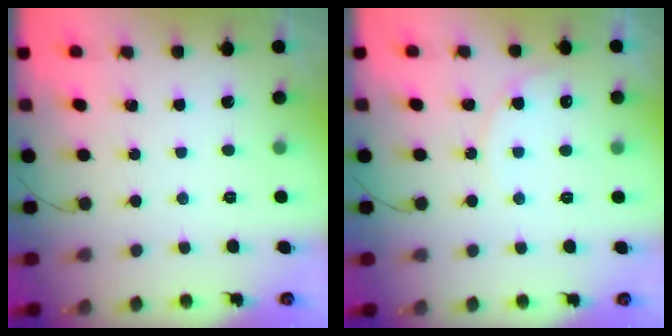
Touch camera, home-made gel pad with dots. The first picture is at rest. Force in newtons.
{"total": 6.0, "press": 6.0, "slide": 0.4}